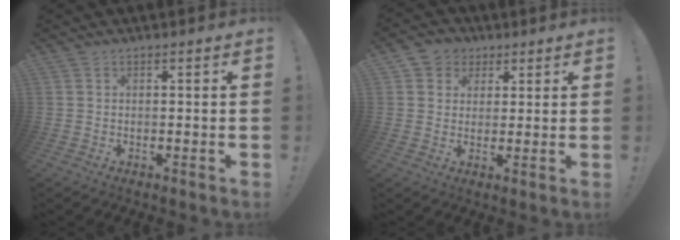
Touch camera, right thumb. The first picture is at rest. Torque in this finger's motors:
{"motor_torque": [-0.58, 0.35, 0.08, -0.05, 0.06]}